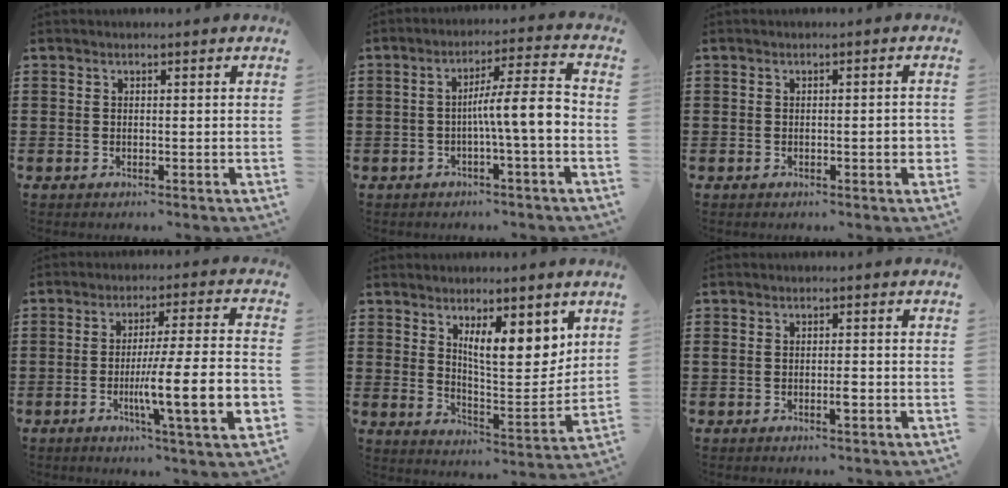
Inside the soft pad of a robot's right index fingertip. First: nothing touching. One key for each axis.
{"total": 8.1, "fx": -1.3, "fy": 1.0, "fz": 8.0, "tx": -0.133, "ty": 0.002, "tz": -0.027}
{"total": 2.6, "fx": -0.5, "fy": 0.3, "fz": 2.5, "tx": -0.032, "ty": -0.004, "tz": -0.011}
{"total": 13.5, "fx": -3.7, "fy": 1.4, "fz": 12.9, "tx": -0.219, "ty": -0.012, "tz": -0.068}
{"total": 9.3, "fx": 5.2, "fy": 3.3, "fz": 7.0, "tx": -0.108, "ty": -0.024, "tz": 0.084}
{"total": 1.7, "fx": -0.7, "fy": 0.4, "fz": 1.5, "tx": -0.028, "ty": 0.001, "tz": -0.013}